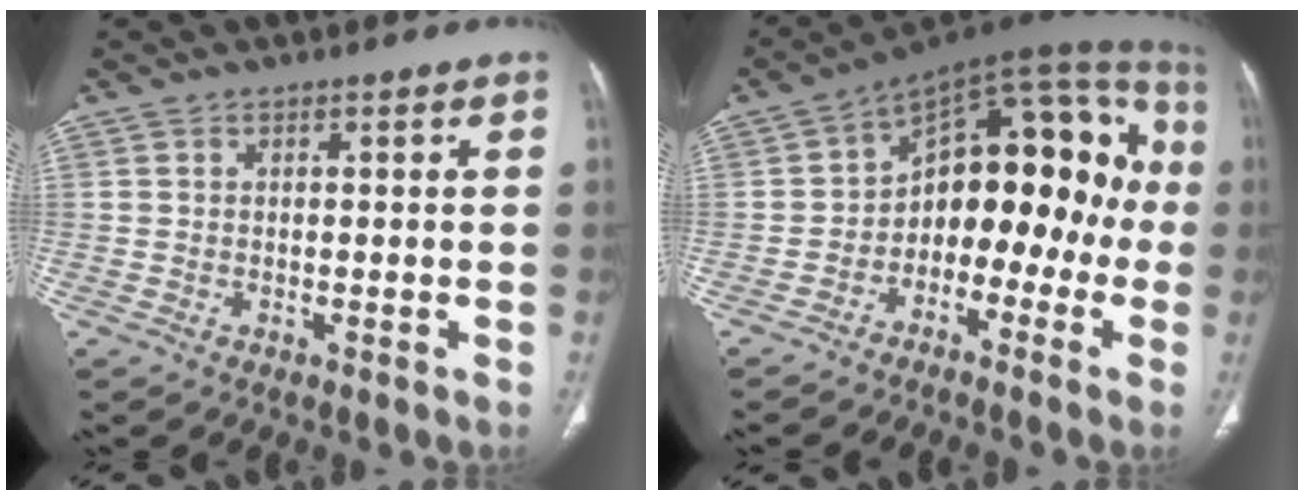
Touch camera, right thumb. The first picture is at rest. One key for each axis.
{"total": 17.9, "fx": -3.1, "fy": 11.0, "fz": 13.9, "tx": -0.136, "ty": 0.081, "tz": -0.059}